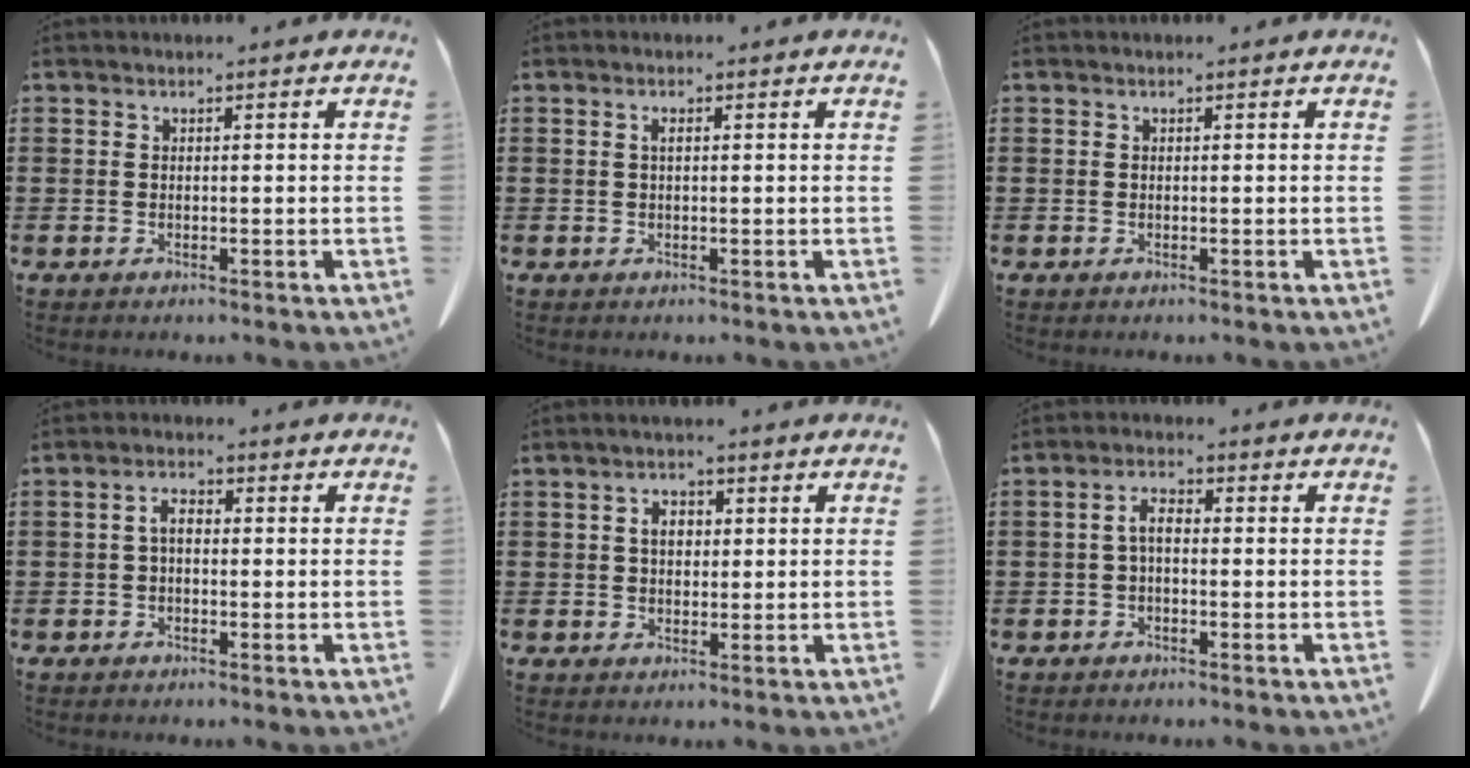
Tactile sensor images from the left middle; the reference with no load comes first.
{"total": 1.0, "force": [0.1, 0.2, 1.0], "torque": [-0.020, 0.001, 0.003]}
{"total": 0.0}
{"total": 2.8, "force": [-0.1, 1.3, 2.5], "torque": [-0.051, 0.005, -0.003]}
{"total": 3.0, "force": [0.7, 1.8, 2.3], "torque": [-0.042, 0.006, 0.010]}
{"total": 3.2, "force": [-0.4, 1.4, 2.9], "torque": [-0.064, 0.007, -0.012]}